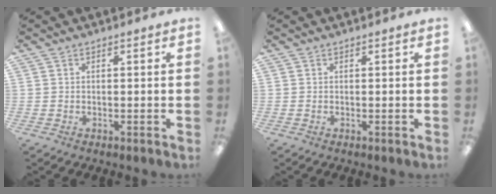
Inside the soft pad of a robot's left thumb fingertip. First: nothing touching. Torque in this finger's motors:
{"motor_torque": [-0.01, 0.00, 0.04, -0.05, 0.00]}